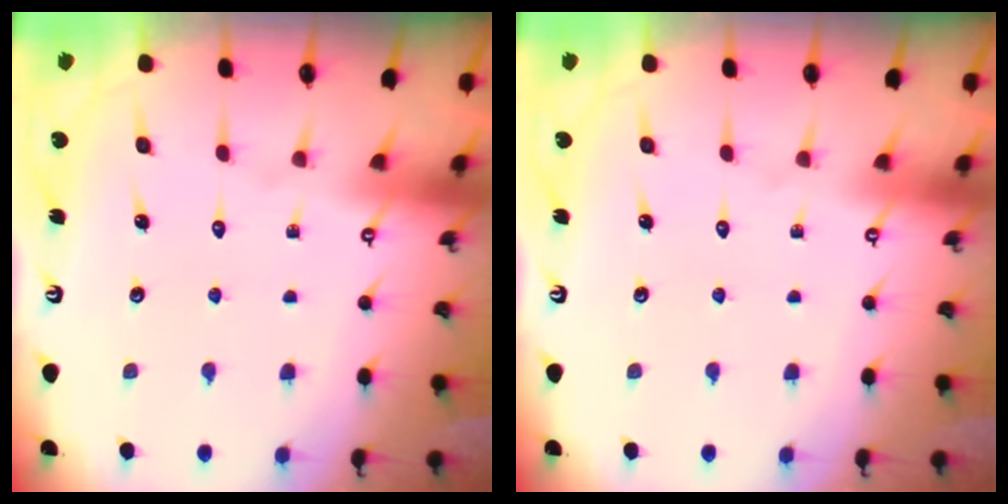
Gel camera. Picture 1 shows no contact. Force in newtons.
{"total": 0.0}